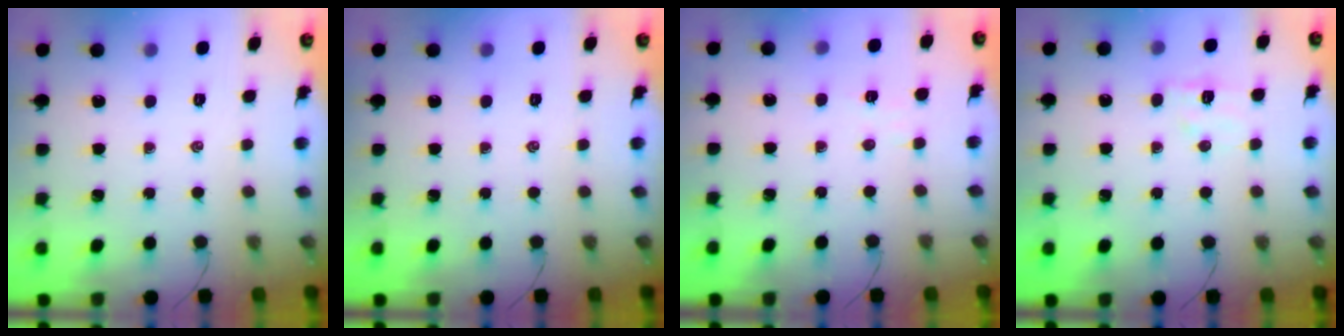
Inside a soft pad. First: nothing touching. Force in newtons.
{"total": 0.0}
{"total": 3.1, "press": 2.9, "slide": 0.9}
{"total": 7.4, "press": 7.3, "slide": 1.1}